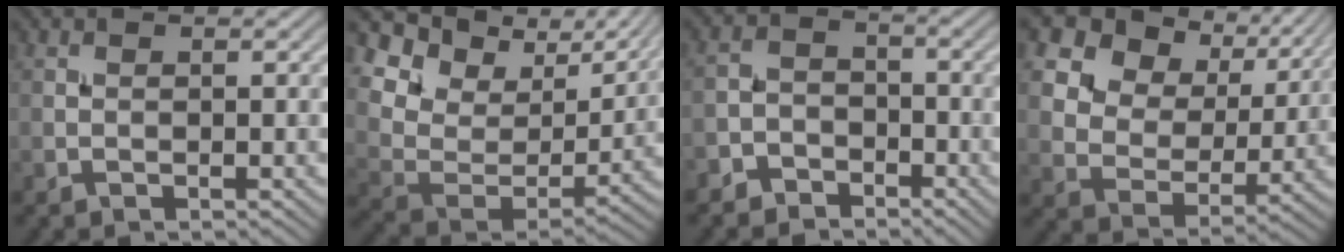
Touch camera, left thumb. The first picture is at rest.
{"total": 13.9, "force": [9.2, 7.6, 7.3], "torque": [-0.198, 0.010, 0.157]}
{"total": 4.0, "force": [-3.0, 2.6, 0.8], "torque": [-0.011, 0.008, -0.064]}
{"total": 13.9, "force": [8.1, 8.9, 6.9], "torque": [-0.173, 0.018, 0.149]}